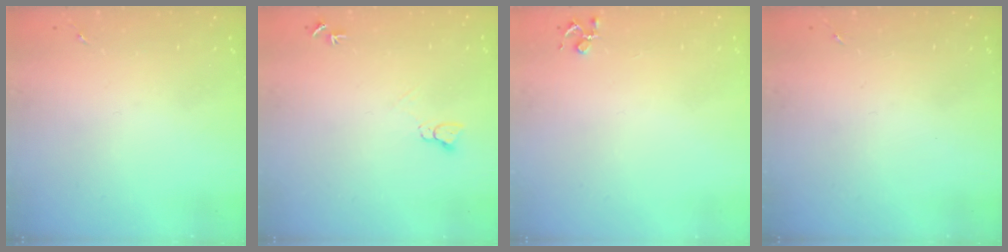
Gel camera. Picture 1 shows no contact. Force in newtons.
{"total": 4.4, "press": 4.4, "slide": 0.4}
{"total": 3.9, "press": 3.9, "slide": 0.5}
{"total": 0.0}